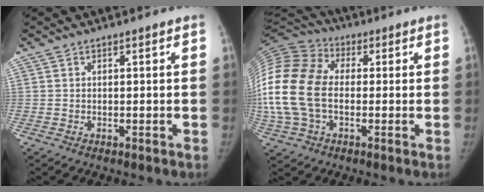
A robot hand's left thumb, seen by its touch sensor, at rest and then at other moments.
{"total": 21.9, "force": [-0.8, 14.8, 16.1], "torque": [-0.385, 0.020, -0.015]}